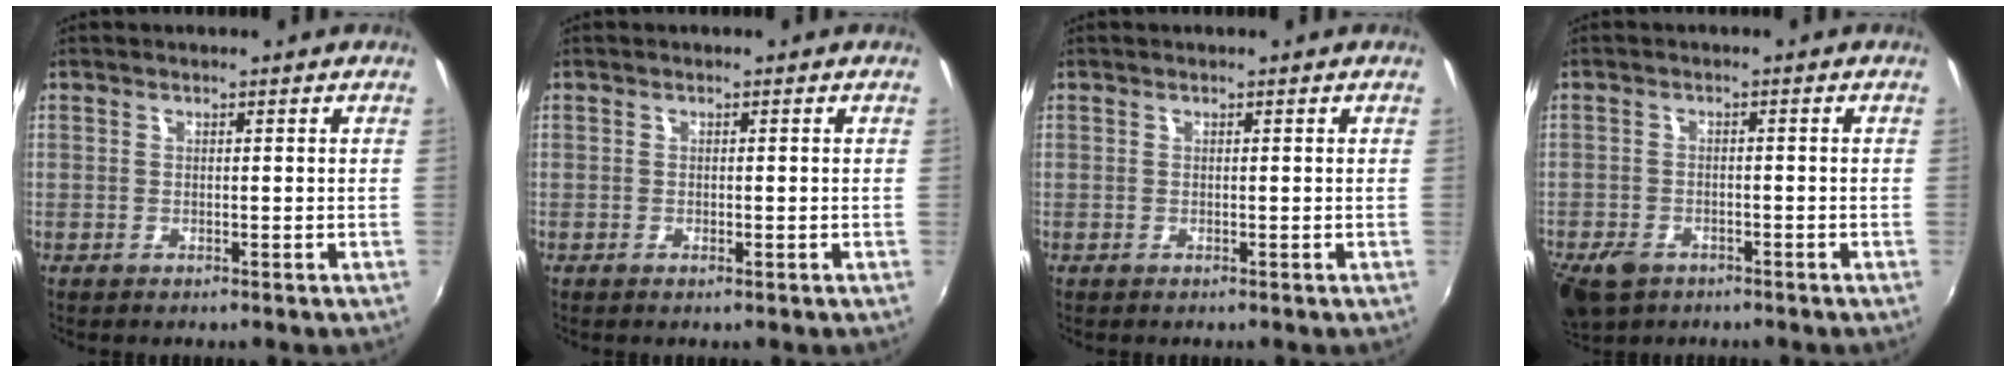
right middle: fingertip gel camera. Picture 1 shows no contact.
{"total": 0.5, "force": [-0.3, 0.3, 0.3], "torque": [-0.005, -0.002, -0.006]}
{"total": 0.0}
{"total": 6.4, "force": [-4.2, 3.9, 2.9], "torque": [-0.083, -0.014, -0.074]}